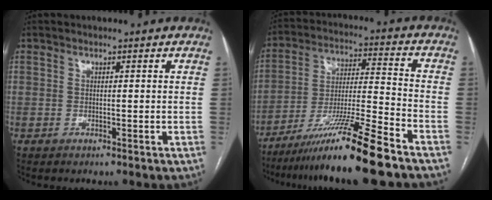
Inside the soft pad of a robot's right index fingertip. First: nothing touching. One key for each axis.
{"total": 16.0, "fx": -12.1, "fy": -1.4, "fz": 10.3, "tx": -0.189, "ty": -0.025, "tz": -0.213}